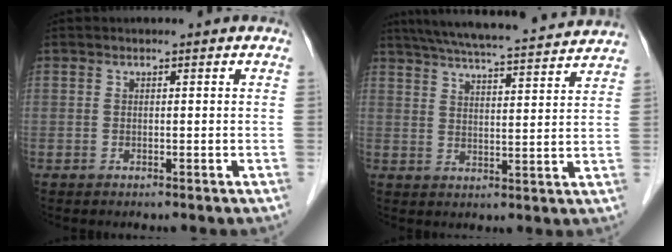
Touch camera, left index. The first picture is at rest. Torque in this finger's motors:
{"motor_torque": [-0.48, -0.78, 0.42, 0.11]}